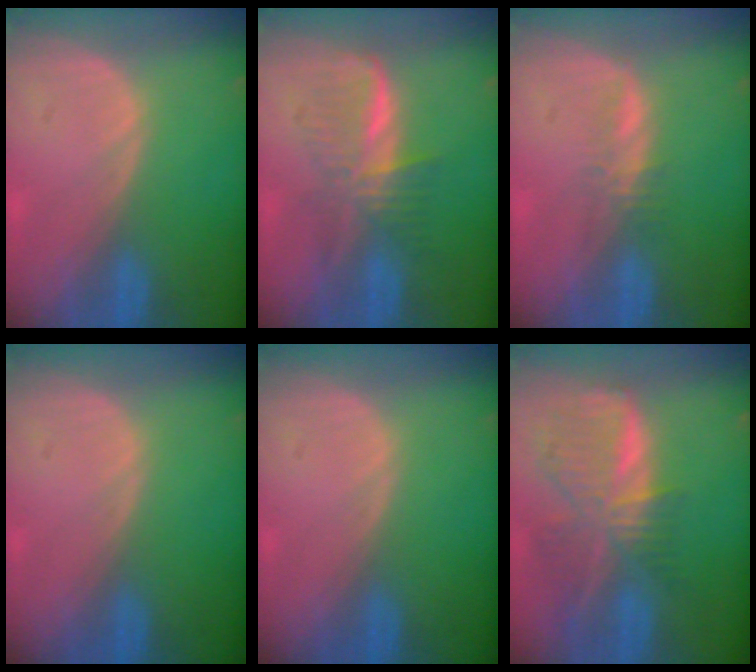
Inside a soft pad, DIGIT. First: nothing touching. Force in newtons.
{"total": 5.9, "press": 5.9, "slide": 0.8}
{"total": 2.0, "press": 1.8, "slide": 0.6}
{"total": 0.0}
{"total": 0.0}
{"total": 9.1, "press": 7.9, "slide": 4.4}